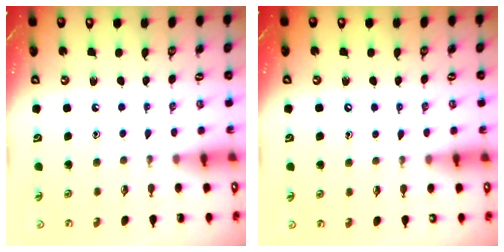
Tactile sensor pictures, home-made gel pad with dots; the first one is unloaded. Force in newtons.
{"total": 3.8, "press": 3.8, "slide": 0.4}